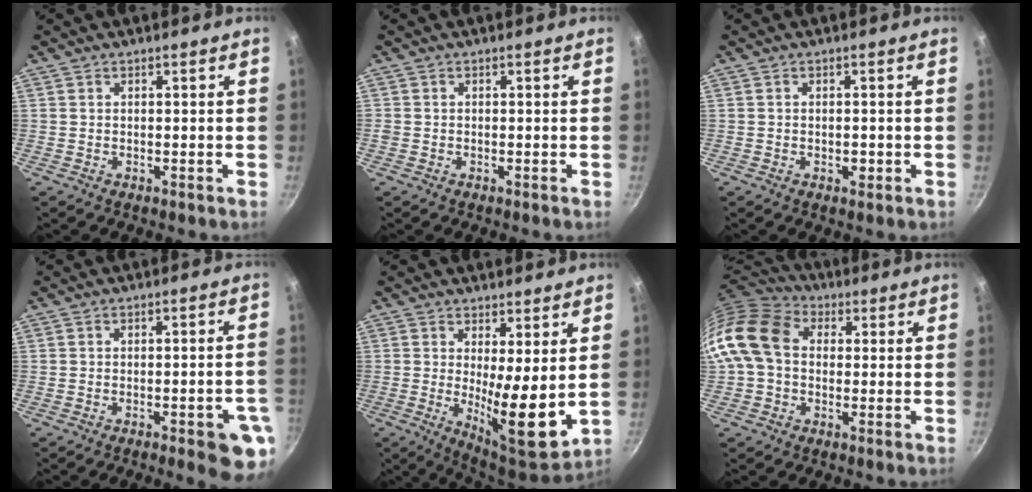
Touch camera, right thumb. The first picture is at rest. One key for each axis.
{"total": 0.6, "fx": -0.1, "fy": 0.6, "fz": 0.1, "tx": -0.003, "ty": 0.002, "tz": -0.001}
{"total": 1.6, "fx": -0.5, "fy": 0.9, "fz": 1.2, "tx": -0.017, "ty": 0.001, "tz": -0.007}
{"total": 8.9, "fx": -3.8, "fy": 2.4, "fz": 7.7, "tx": -0.074, "ty": 0.019, "tz": -0.040}
{"total": 11.9, "fx": 1.3, "fy": 3.2, "fz": 11.4, "tx": -0.167, "ty": -0.043, "tz": 0.027}
{"total": 13.9, "fx": 0.8, "fy": 10.5, "fz": 9.0, "tx": -0.160, "ty": 0.029, "tz": -0.005}